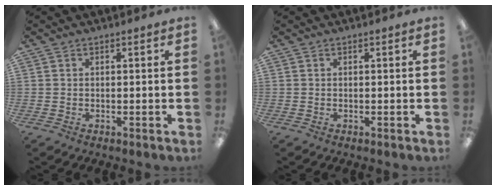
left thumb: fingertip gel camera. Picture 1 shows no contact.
{"total": 0.0}